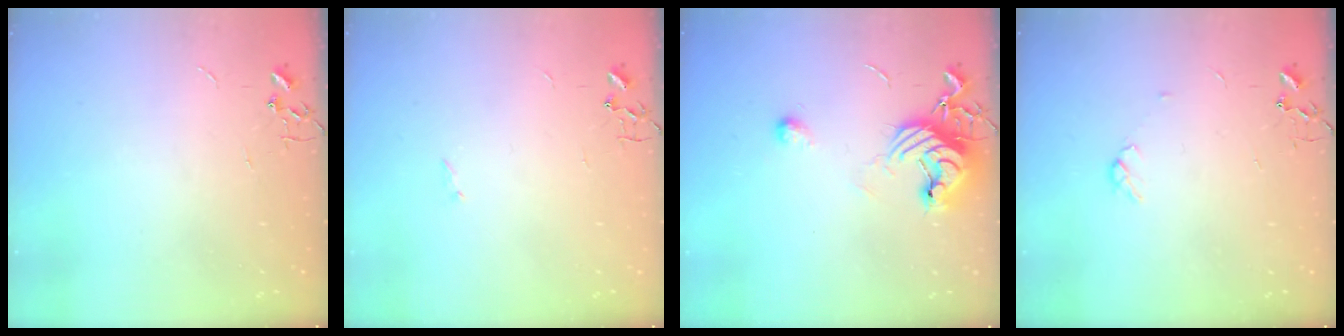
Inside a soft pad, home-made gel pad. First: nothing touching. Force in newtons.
{"total": 0.9, "press": 0.9, "slide": 0.2}
{"total": 12.5, "press": 12.4, "slide": 1.0}
{"total": 2.9, "press": 2.8, "slide": 0.5}